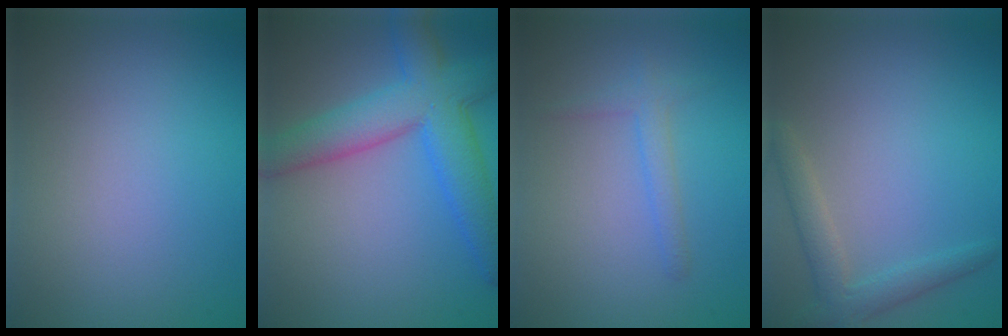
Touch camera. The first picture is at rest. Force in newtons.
{"total": 7.3, "press": 7.3, "slide": 0.2}
{"total": 1.6, "press": 1.6, "slide": 0.1}
{"total": 2.5, "press": 2.5, "slide": 0.2}